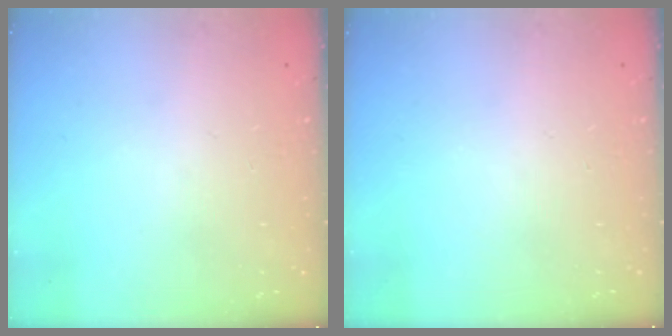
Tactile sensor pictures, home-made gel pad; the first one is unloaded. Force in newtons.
{"total": 0.0}